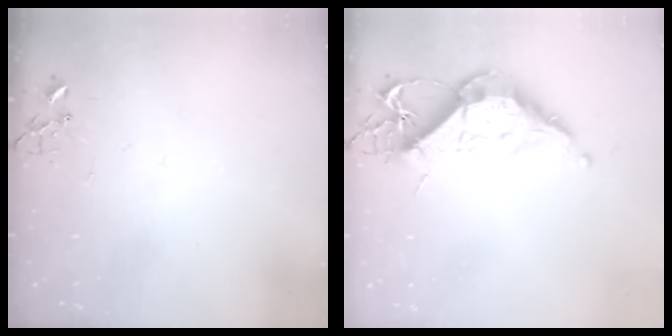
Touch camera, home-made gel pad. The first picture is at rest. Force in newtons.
{"total": 14.3, "press": 14.2, "slide": 1.5}